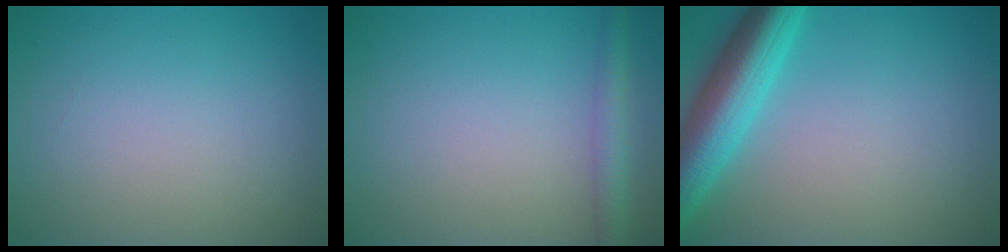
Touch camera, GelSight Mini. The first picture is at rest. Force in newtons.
{"total": 2.4, "press": 2.4, "slide": 0.1}
{"total": 6.8, "press": 6.8, "slide": 0.2}